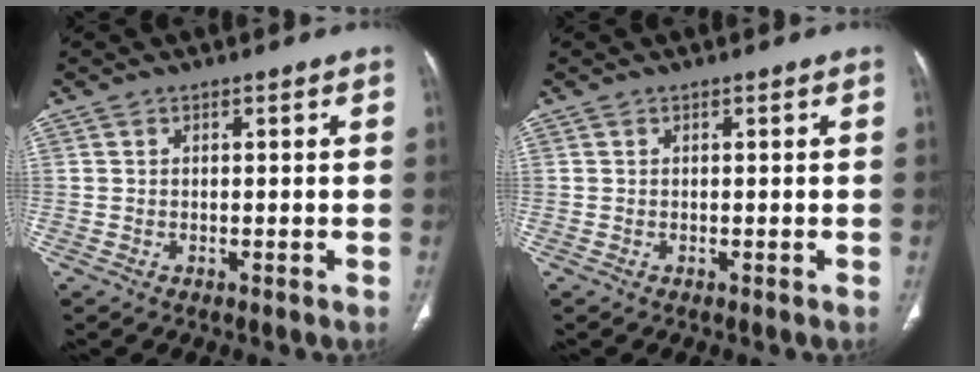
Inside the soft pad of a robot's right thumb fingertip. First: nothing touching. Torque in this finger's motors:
{"motor_torque": [-0.09, 0.09, -0.13, 0.12, 0.00]}